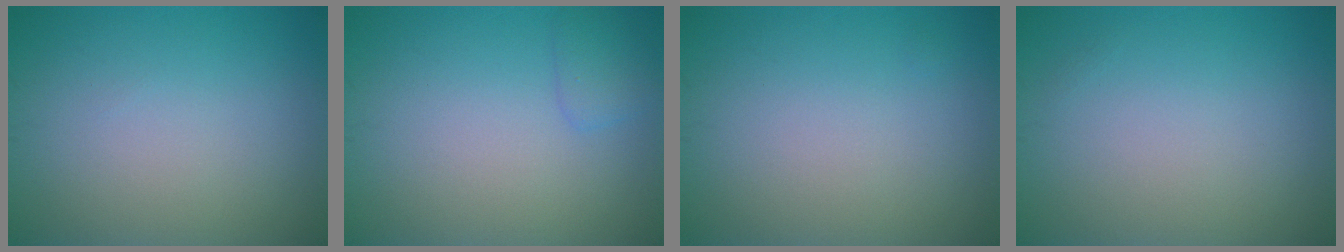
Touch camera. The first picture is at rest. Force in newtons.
{"total": 1.3, "press": 1.3, "slide": 0.1}
{"total": 0.0}
{"total": 0.0}